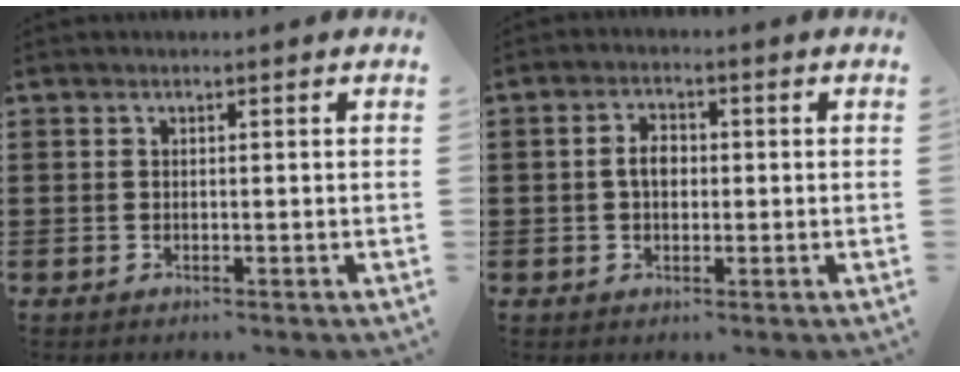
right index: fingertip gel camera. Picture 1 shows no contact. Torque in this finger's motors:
{"motor_torque": [0.37, 0.39, 0.35, 0.09]}